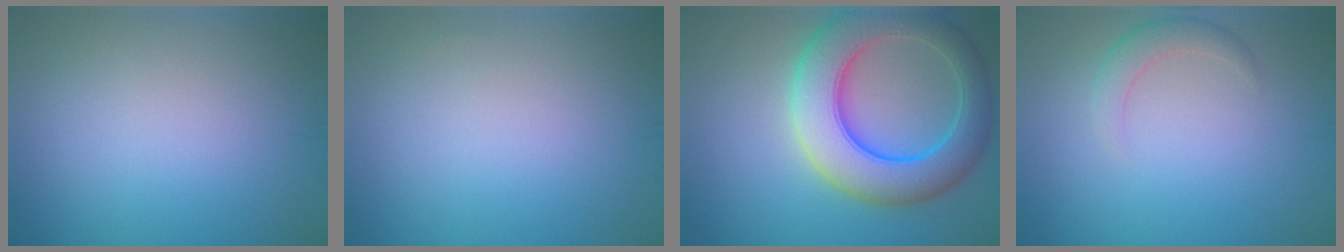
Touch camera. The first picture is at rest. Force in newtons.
{"total": 0.0}
{"total": 9.3, "press": 9.3, "slide": 0.5}
{"total": 1.9, "press": 1.9, "slide": 0.0}